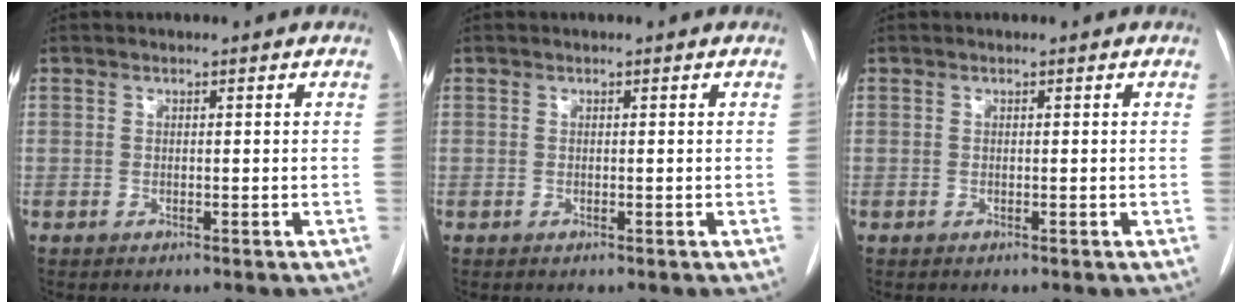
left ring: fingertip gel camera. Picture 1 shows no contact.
{"total": 0.0}
{"total": 0.0}